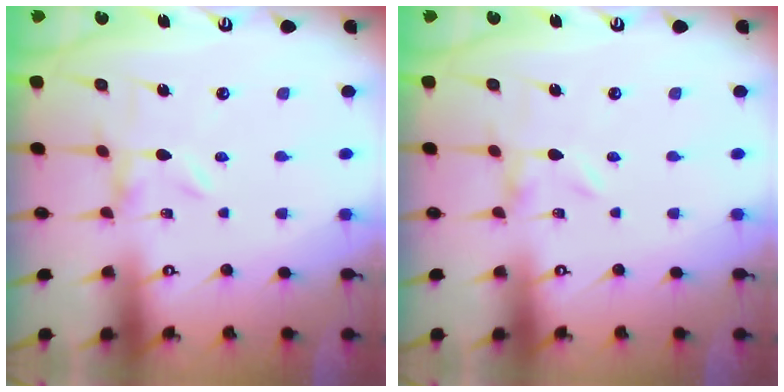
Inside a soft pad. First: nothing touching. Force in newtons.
{"total": 0.0}